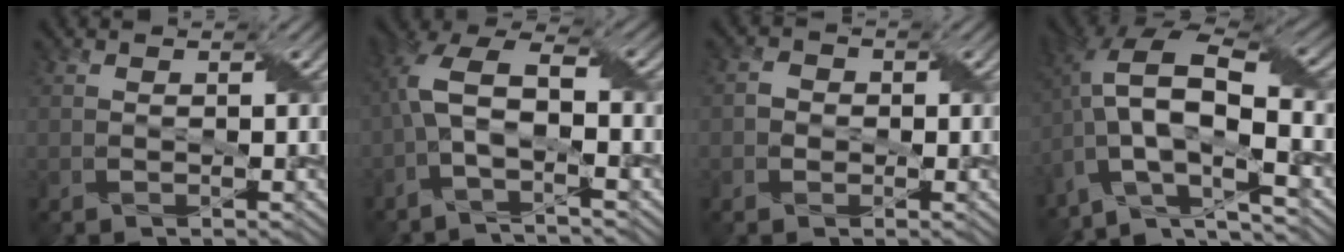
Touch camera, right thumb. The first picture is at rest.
{"total": 7.5, "force": [-1.4, 2.8, 6.8], "torque": [-0.154, 0.021, -0.039]}
{"total": 1.8, "force": [-0.3, 1.8, 0.5], "torque": [-0.006, 0.002, -0.009]}
{"total": 15.8, "force": [-3.8, 6.4, 13.9], "torque": [-0.260, 0.006, -0.063]}